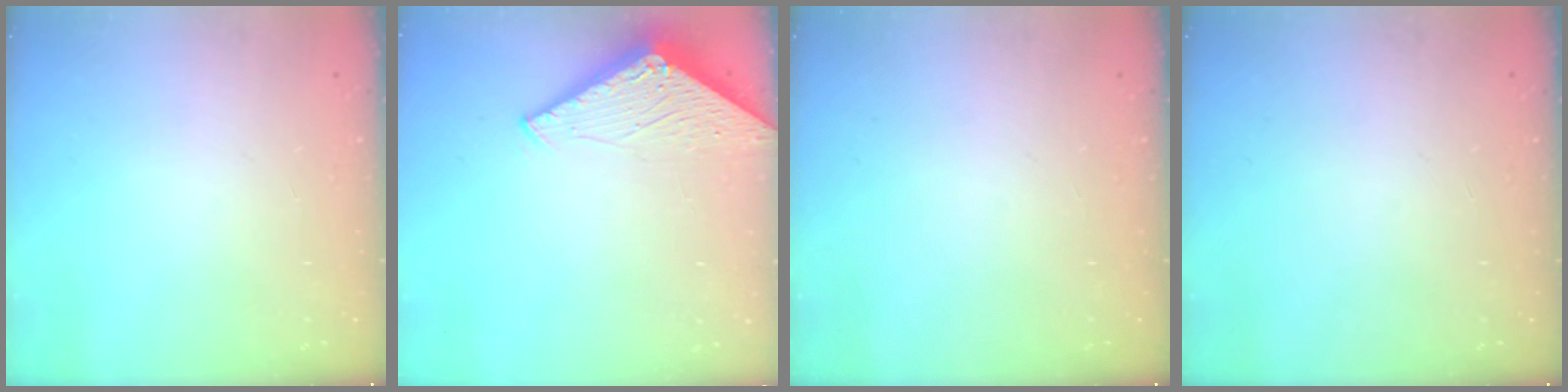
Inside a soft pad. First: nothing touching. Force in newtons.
{"total": 2.9, "press": 2.9, "slide": 0.2}
{"total": 0.0}
{"total": 0.0}